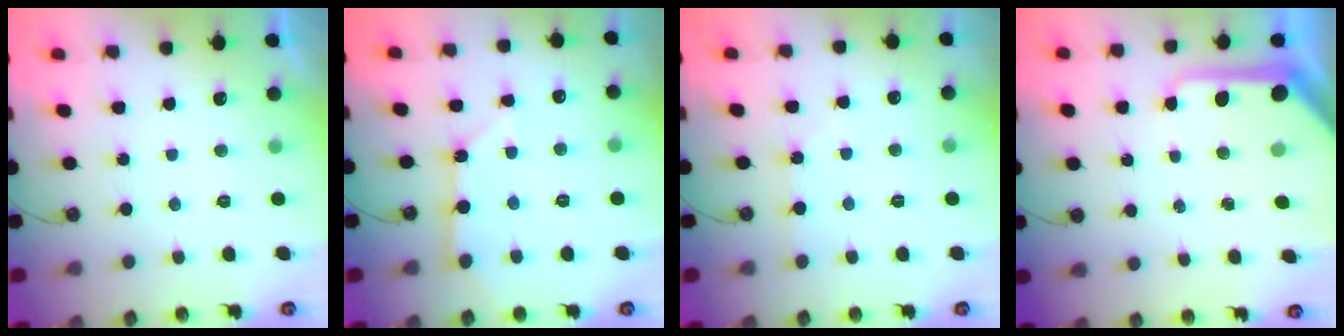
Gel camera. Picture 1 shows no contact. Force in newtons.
{"total": 5.1, "press": 5.1, "slide": 0.4}
{"total": 3.0, "press": 3.0, "slide": 0.4}
{"total": 9.8, "press": 9.8, "slide": 1.1}